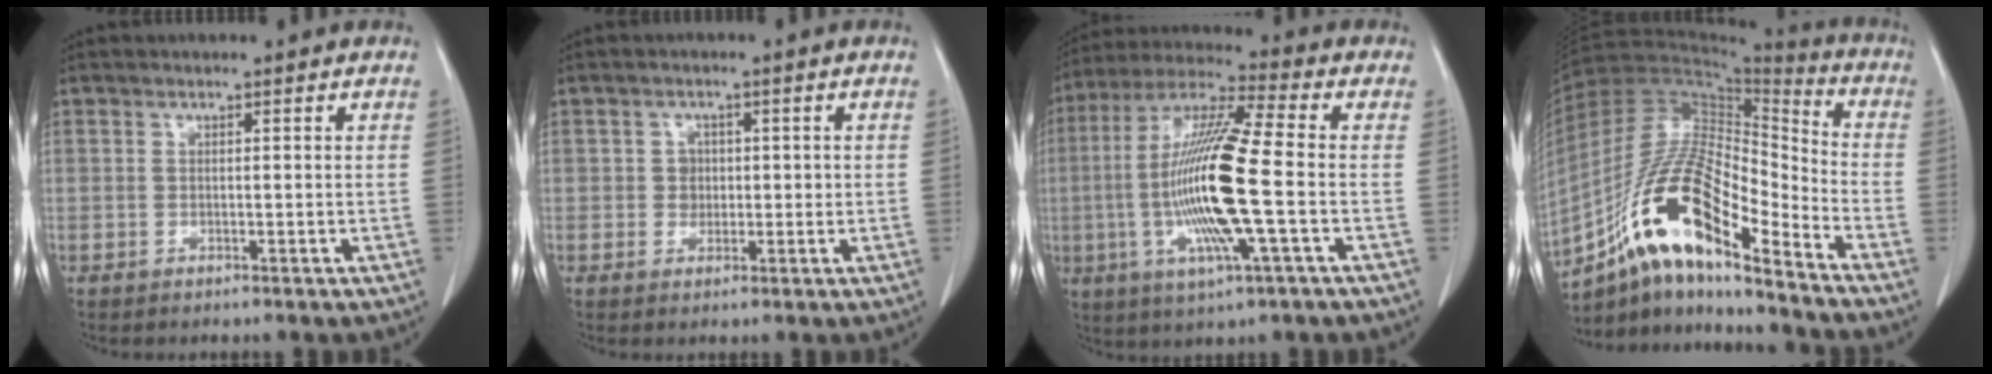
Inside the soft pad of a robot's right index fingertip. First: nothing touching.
{"total": 2.5, "force": [0.2, 2.3, 0.9], "torque": [-0.007, 0.006, 0.003]}
{"total": 17.6, "force": [-2.7, 1.0, 17.3], "torque": [-0.355, -0.008, -0.058]}
{"total": 17.6, "force": [-10.8, 4.0, 13.3], "torque": [-0.252, 0.022, -0.187]}